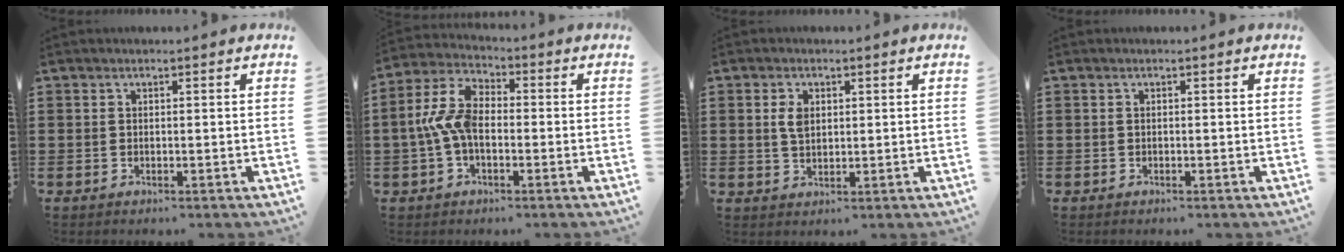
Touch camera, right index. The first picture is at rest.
{"total": 7.3, "force": [-1.1, 4.3, 5.8], "torque": [-0.153, -0.003, -0.030]}
{"total": 3.1, "force": [0.8, 1.9, 2.4], "torque": [-0.052, 0.008, 0.013]}
{"total": 0.0}